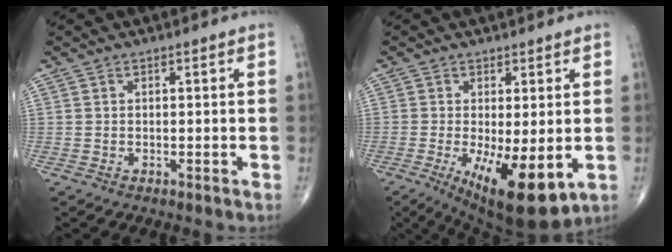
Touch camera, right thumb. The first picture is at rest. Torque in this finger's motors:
{"motor_torque": [-0.50, 1.14, 0.24, -0.17, 0.10]}